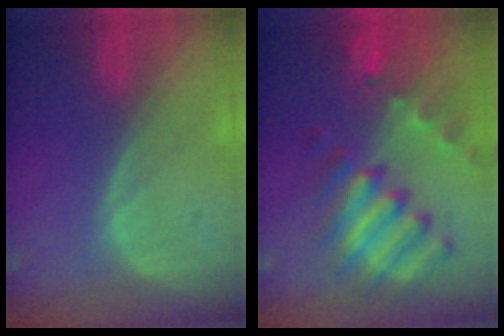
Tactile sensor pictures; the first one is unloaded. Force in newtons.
{"total": 11.0, "press": 9.4, "slide": 5.7}